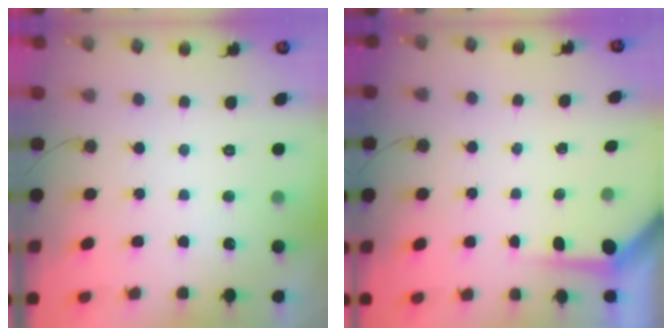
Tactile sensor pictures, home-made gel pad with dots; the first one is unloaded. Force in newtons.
{"total": 3.9, "press": 3.8, "slide": 0.4}